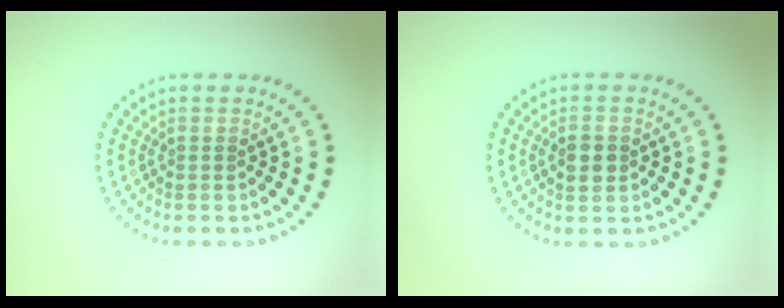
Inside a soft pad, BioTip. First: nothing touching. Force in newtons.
{"total": 2.1, "press": 2.1, "slide": 0.0}